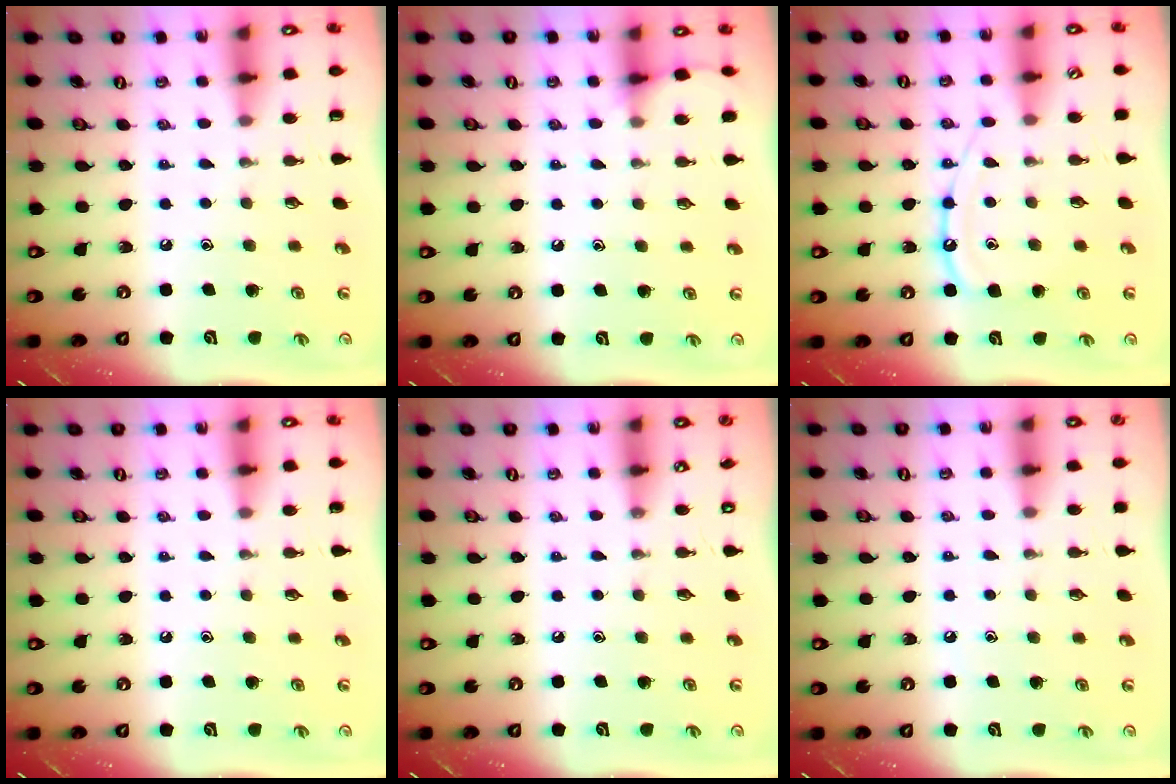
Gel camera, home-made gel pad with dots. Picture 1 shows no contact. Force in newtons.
{"total": 4.6, "press": 4.6, "slide": 0.6}
{"total": 10.9, "press": 10.9, "slide": 1.0}
{"total": 0.0}
{"total": 0.0}
{"total": 3.8, "press": 3.8, "slide": 0.6}